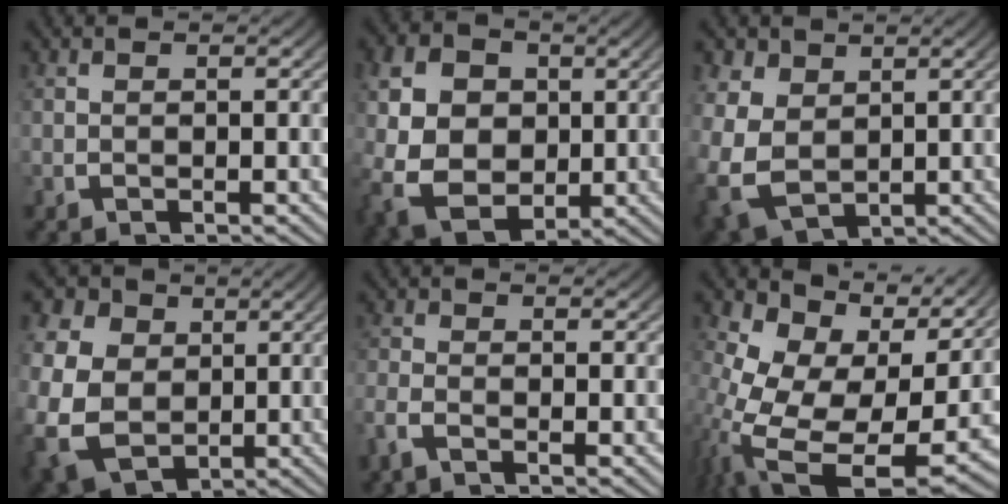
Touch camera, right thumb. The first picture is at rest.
{"total": 13.3, "force": [-1.0, 10.2, 8.5], "torque": [-0.194, -0.063, 0.012]}
{"total": 8.9, "force": [-1.1, 7.3, 4.9], "torque": [-0.150, -0.064, 0.012]}
{"total": 14.8, "force": [-1.3, 12.4, 8.1], "torque": [-0.209, -0.072, -0.001]}
{"total": 1.9, "force": [-1.3, 0.7, 1.1], "torque": [-0.027, 0.000, -0.029]}
{"total": 13.6, "force": [-0.1, 8.3, 10.8], "torque": [-0.255, -0.073, 0.037]}